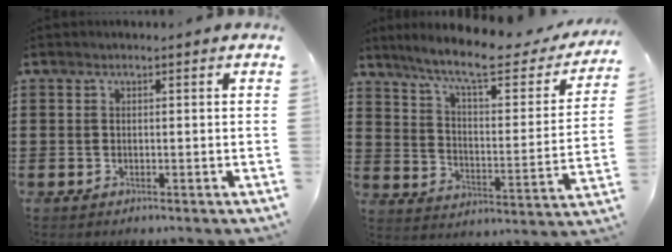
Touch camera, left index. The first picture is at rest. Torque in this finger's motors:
{"motor_torque": [2.14, 0.00, 0.41, 0.20]}